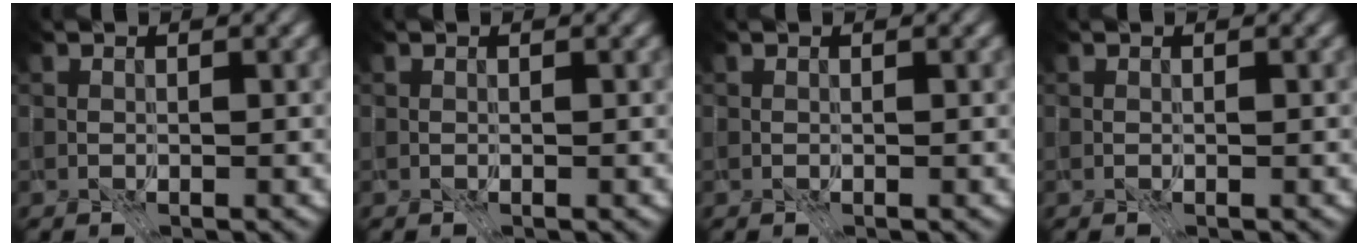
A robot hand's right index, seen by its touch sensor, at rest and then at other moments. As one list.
[{"total": 0.0}, {"total": 0.0}, {"total": 0.0}]